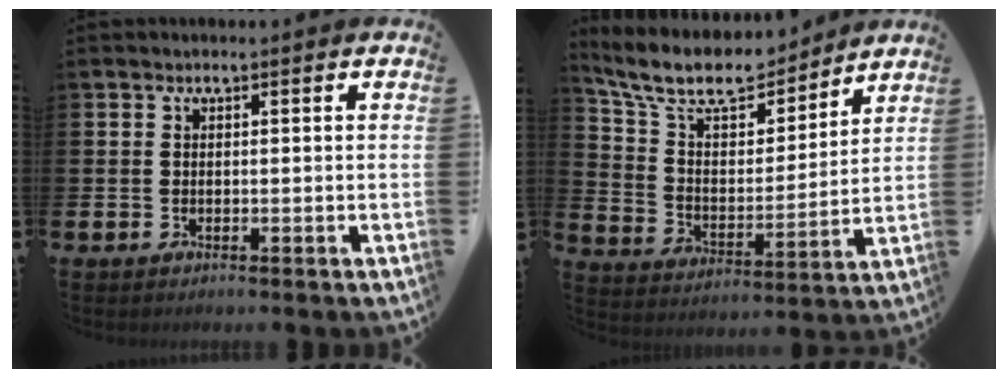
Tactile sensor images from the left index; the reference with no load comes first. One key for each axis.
{"total": 11.1, "fx": 10.0, "fy": 3.4, "fz": 3.5, "tx": -0.110, "ty": -0.066, "tz": 0.175}